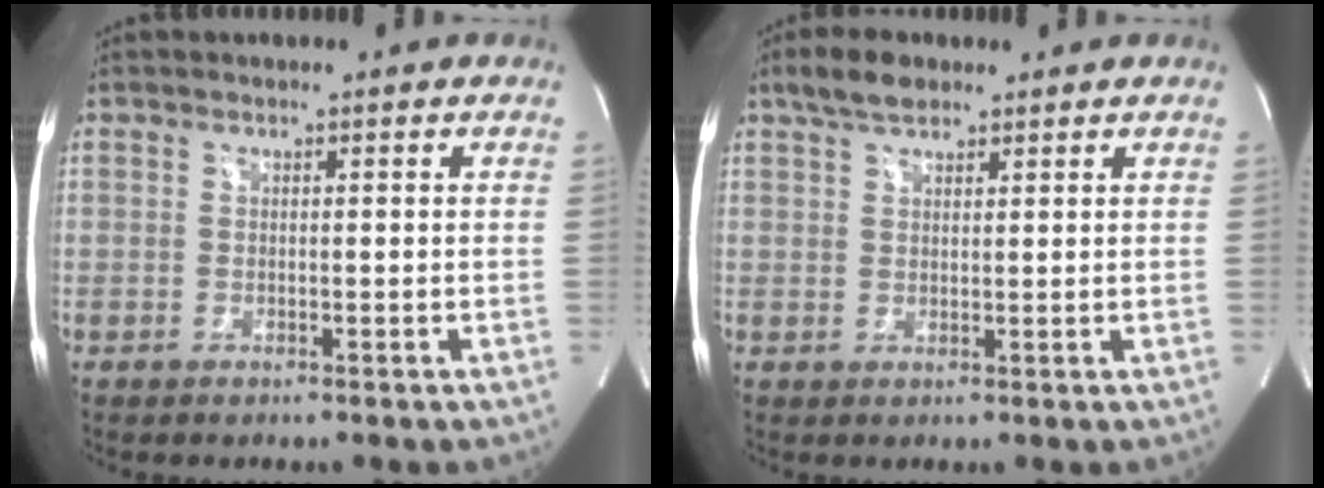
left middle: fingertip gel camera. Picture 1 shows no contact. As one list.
[{"total": 4.4, "force": [3.3, 1.8, 2.4], "torque": [-0.055, 0.015, 0.062]}]